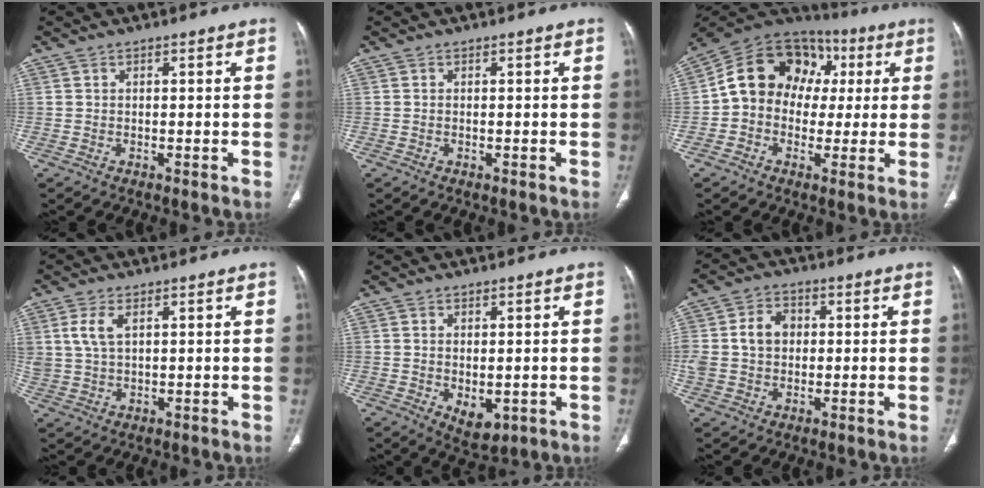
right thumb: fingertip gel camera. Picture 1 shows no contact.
{"total": 0.0}
{"total": 16.3, "force": [2.1, 13.0, 9.6], "torque": [-0.125, 0.044, 0.023]}
{"total": 4.9, "force": [1.9, 2.7, 3.6], "torque": [-0.081, -0.003, 0.043]}
{"total": 5.2, "force": [-1.0, 3.1, 4.0], "torque": [-0.053, -0.009, 0.000]}
{"total": 8.6, "force": [0.8, 6.7, 5.2], "torque": [-0.092, 0.018, 0.016]}